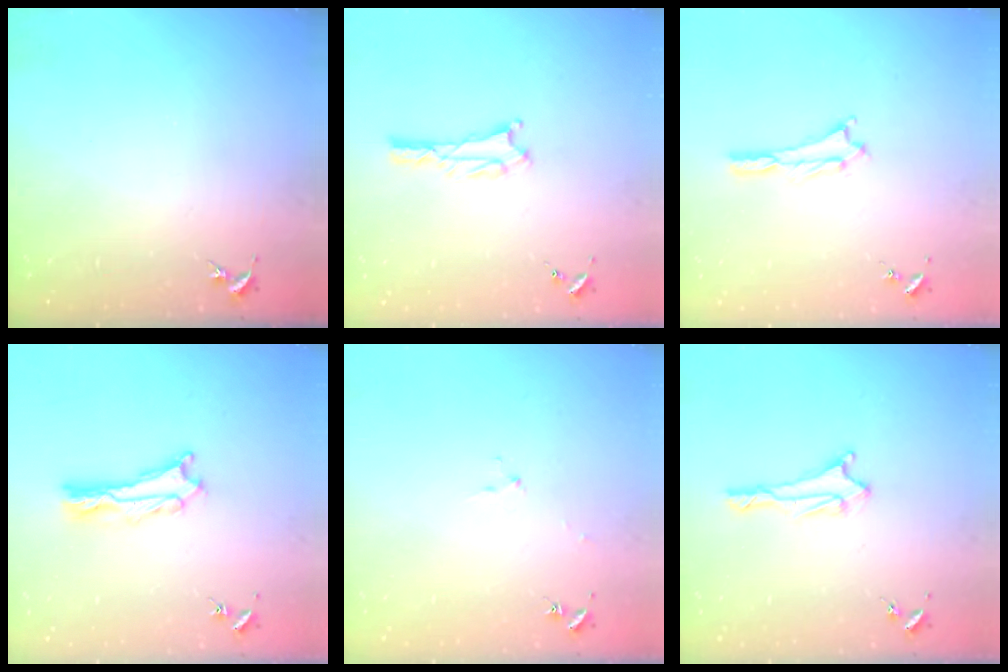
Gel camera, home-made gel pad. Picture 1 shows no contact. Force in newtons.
{"total": 0.7, "press": 0.7, "slide": 0.1}
{"total": 0.7, "press": 0.7, "slide": 0.3}
{"total": 2.4, "press": 2.4, "slide": 0.3}
{"total": 2.5, "press": 2.5, "slide": 0.3}
{"total": 1.7, "press": 1.6, "slide": 0.6}